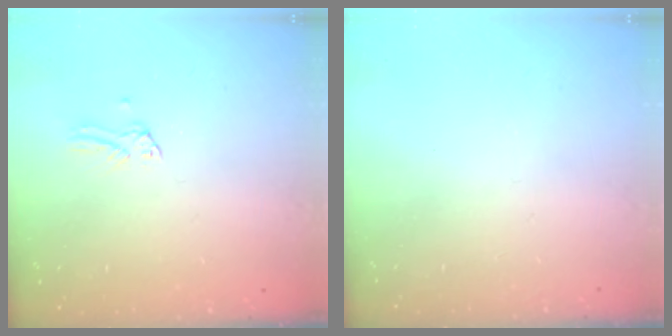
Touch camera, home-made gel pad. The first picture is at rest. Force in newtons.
{"total": 0.0}